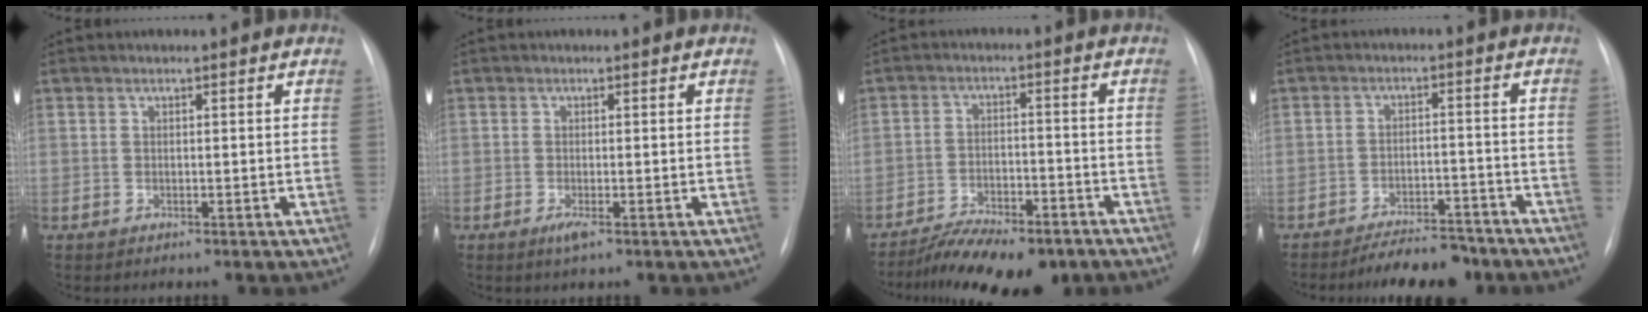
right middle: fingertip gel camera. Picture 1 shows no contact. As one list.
[{"total": 1.4, "force": [-0.7, 0.1, 1.2], "torque": [-0.022, -0.003, -0.013]}, {"total": 12.2, "force": [-9.7, 4.0, 6.3], "torque": [-0.096, -0.002, -0.150]}, {"total": 8.2, "force": [-7.3, 2.3, 2.9], "torque": [-0.034, 0.001, -0.113]}]